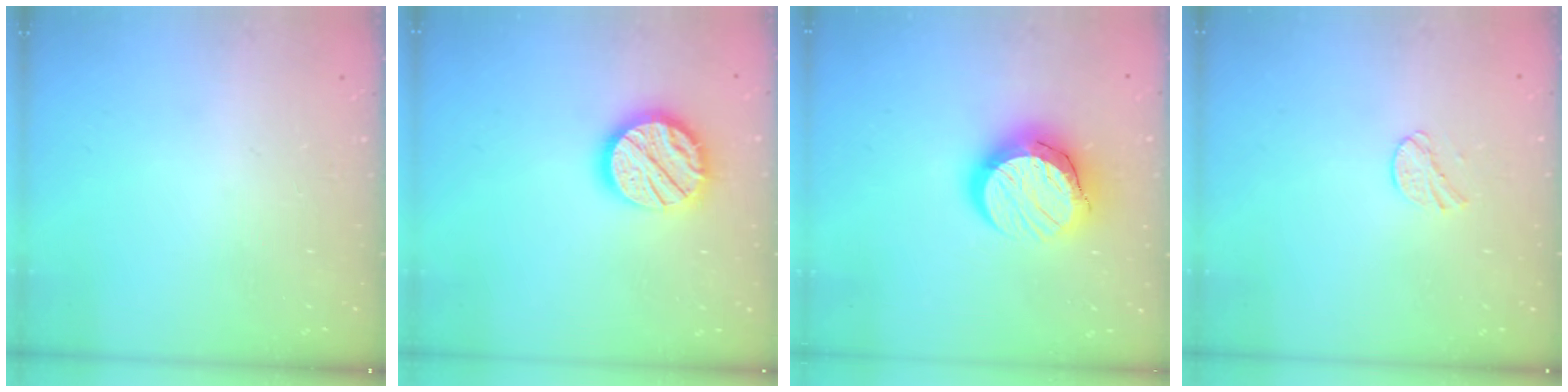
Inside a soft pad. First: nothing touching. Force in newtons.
{"total": 15.1, "press": 15.0, "slide": 1.3}
{"total": 14.5, "press": 14.5, "slide": 0.9}
{"total": 6.1, "press": 6.1, "slide": 0.6}